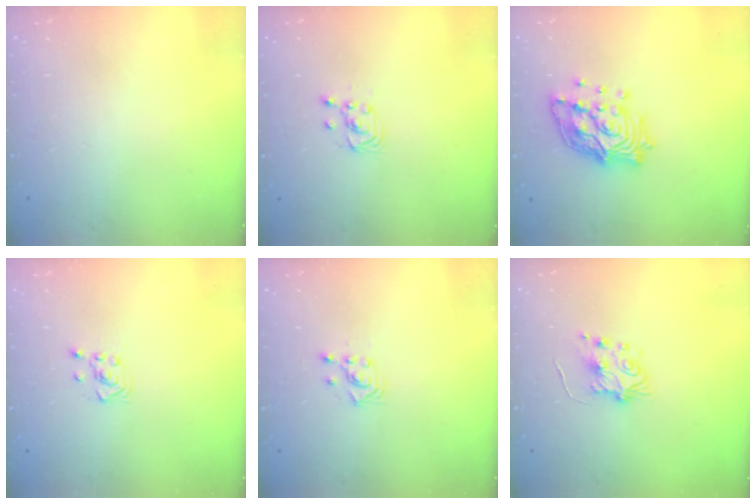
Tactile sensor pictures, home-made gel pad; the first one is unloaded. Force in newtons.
{"total": 2.5, "press": 2.2, "slide": 1.1}
{"total": 15.5, "press": 15.4, "slide": 0.9}
{"total": 3.1, "press": 3.0, "slide": 0.8}
{"total": 2.9, "press": 2.7, "slide": 1.0}
{"total": 6.4, "press": 6.4, "slide": 0.4}